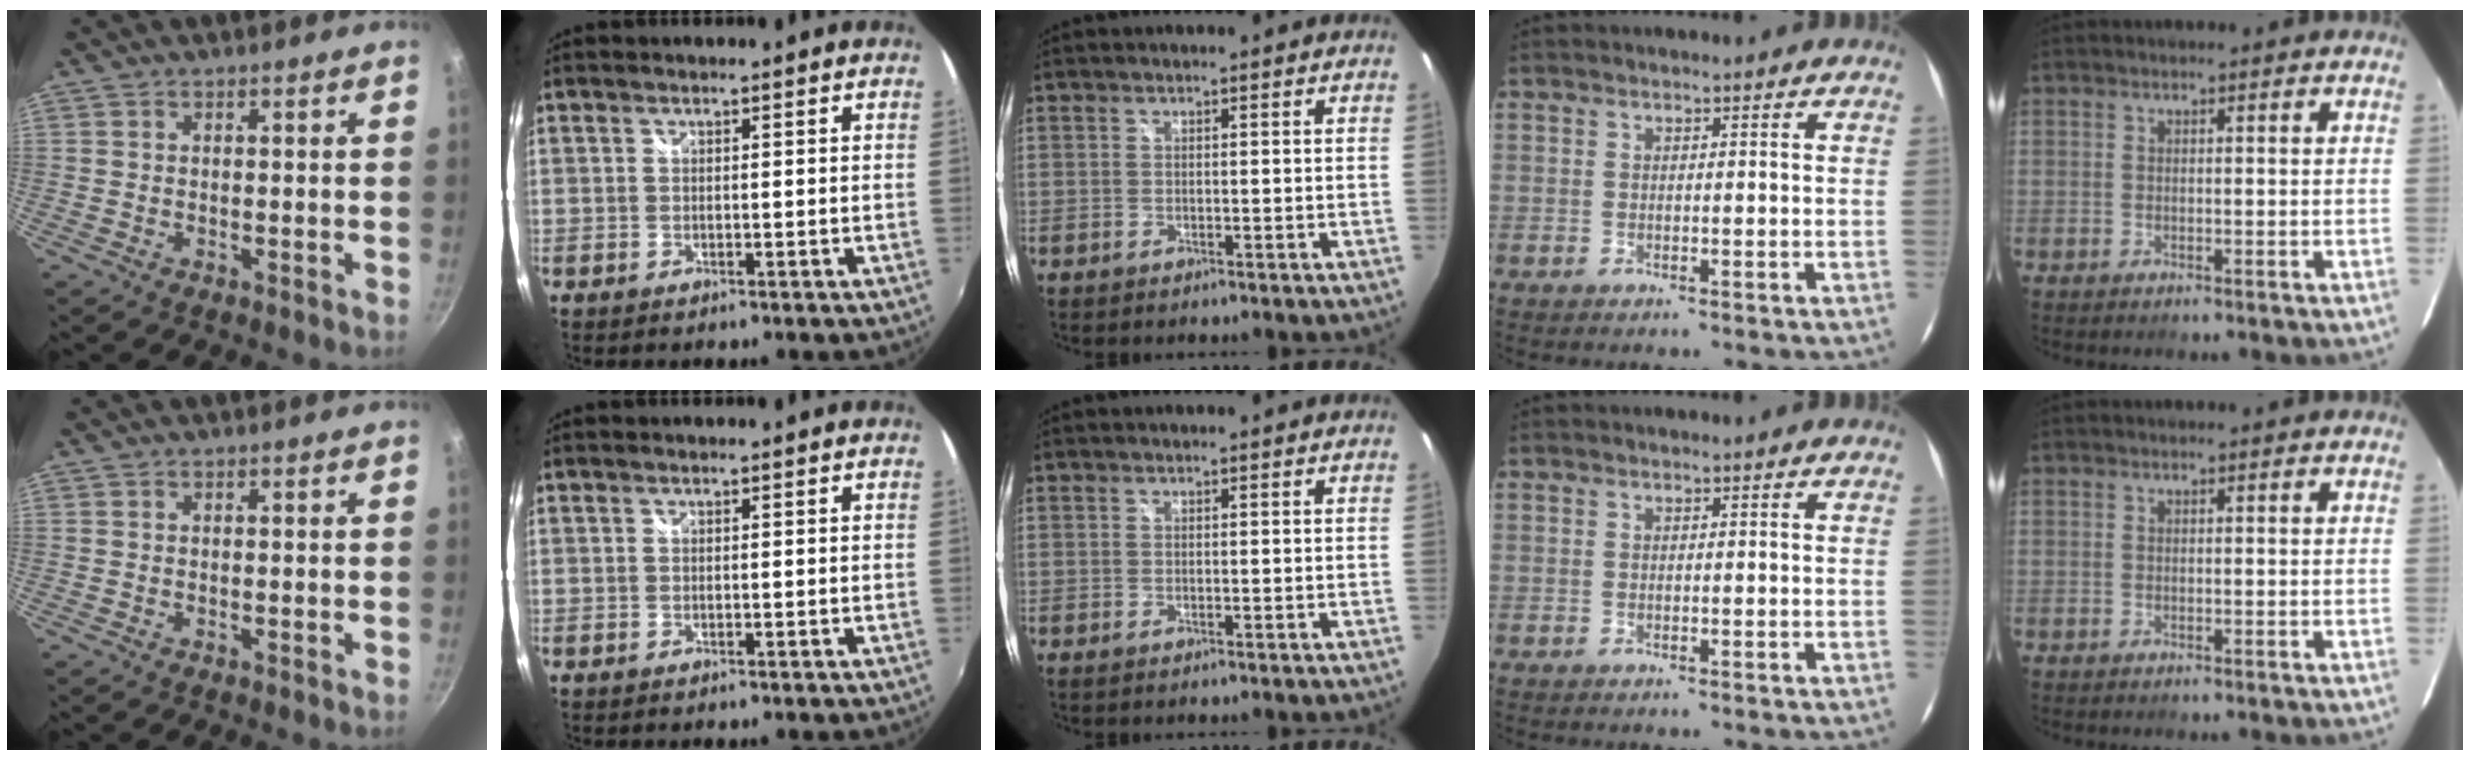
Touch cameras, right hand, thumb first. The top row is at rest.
{}